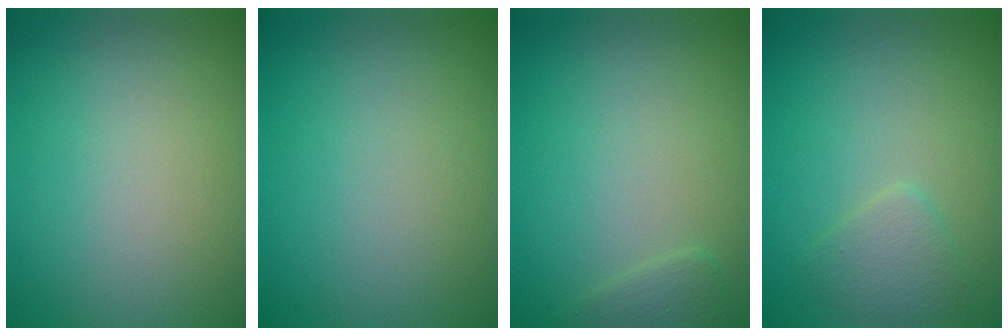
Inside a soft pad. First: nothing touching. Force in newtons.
{"total": 0.0}
{"total": 1.1, "press": 1.1, "slide": 0.1}
{"total": 1.8, "press": 1.8, "slide": 0.1}